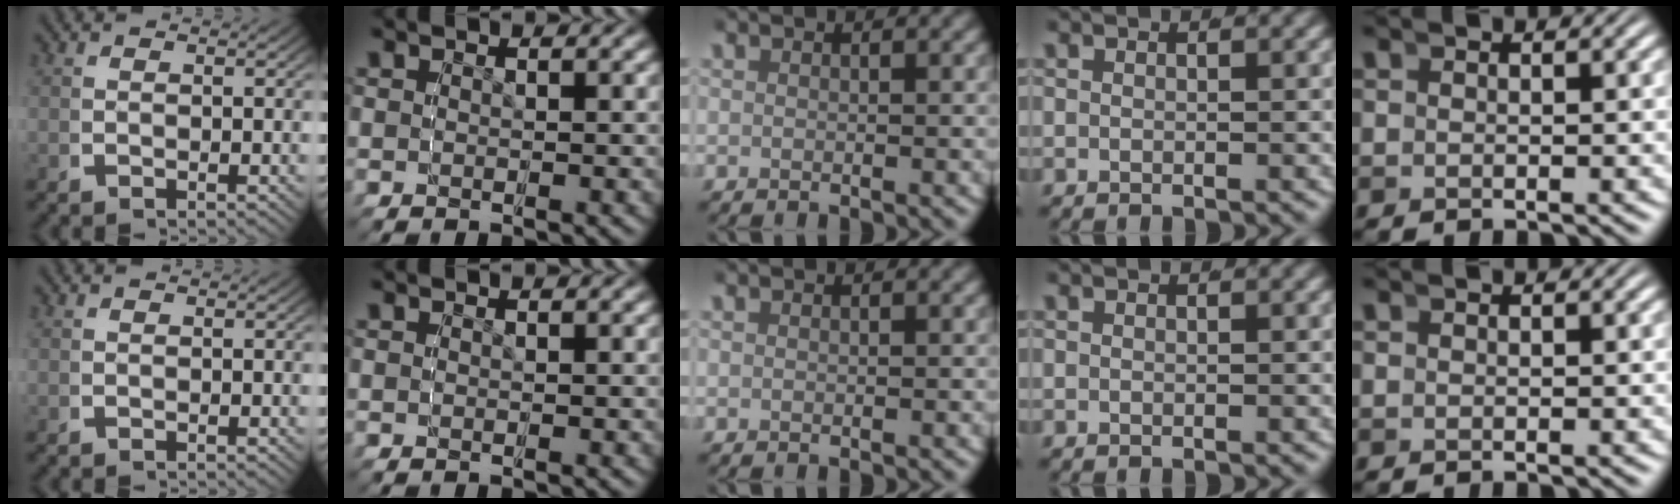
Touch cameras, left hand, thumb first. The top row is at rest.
{}